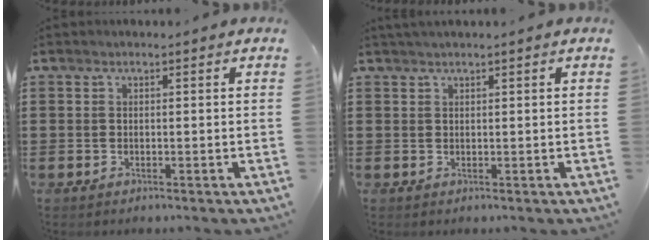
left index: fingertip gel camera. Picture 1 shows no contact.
{"total": 0.9, "force": [0.8, -0.1, 0.5], "torque": [-0.010, -0.001, 0.015]}